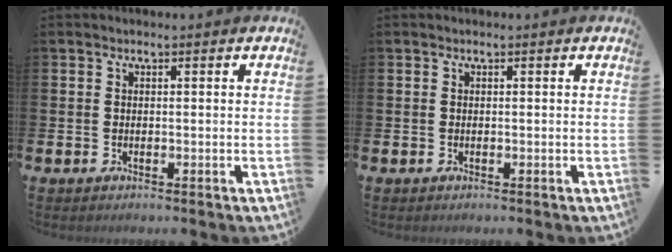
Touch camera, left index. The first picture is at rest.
{"total": 0.0}